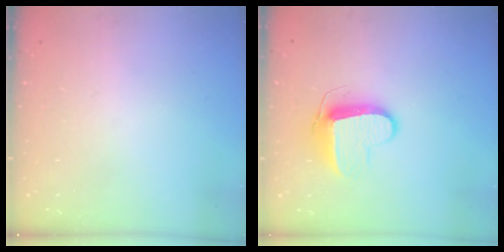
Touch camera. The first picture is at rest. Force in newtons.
{"total": 9.5, "press": 9.5, "slide": 0.2}